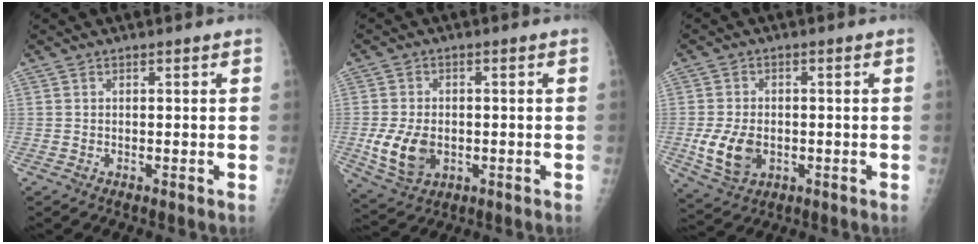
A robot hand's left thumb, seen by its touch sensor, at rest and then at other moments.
{"total": 8.7, "force": [-1.5, 6.0, 6.1], "torque": [-0.107, -0.003, -0.017]}
{"total": 8.1, "force": [-1.6, 5.6, 5.6], "torque": [-0.099, -0.002, -0.019]}